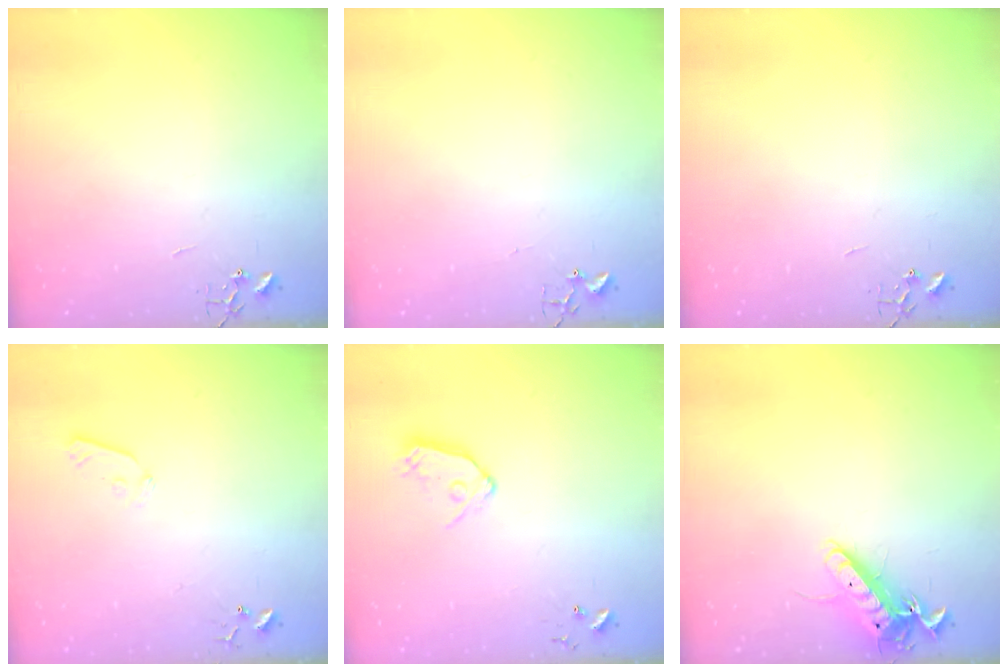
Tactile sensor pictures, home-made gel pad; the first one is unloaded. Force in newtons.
{"total": 1.7, "press": 1.6, "slide": 0.2}
{"total": 0.0}
{"total": 5.4, "press": 5.4, "slide": 0.8}
{"total": 9.2, "press": 9.1, "slide": 0.8}
{"total": 13.2, "press": 13.1, "slide": 1.2}